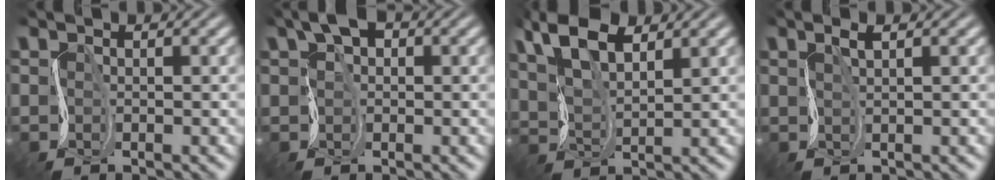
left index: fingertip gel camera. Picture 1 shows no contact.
{"total": 3.8, "force": [1.1, 2.5, 2.7], "torque": [-0.051, 0.012, 0.002]}
{"total": 7.3, "force": [3.5, 3.2, 5.5], "torque": [-0.128, 0.013, 0.057]}
{"total": 1.3, "force": [0.2, 0.0, 1.2], "torque": [-0.021, -0.003, 0.004]}